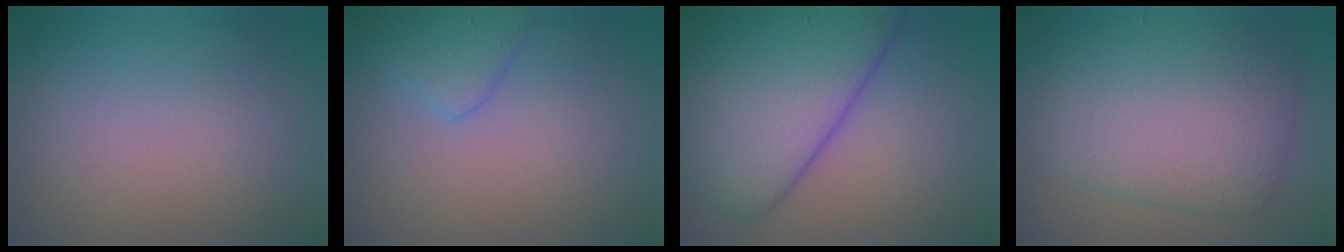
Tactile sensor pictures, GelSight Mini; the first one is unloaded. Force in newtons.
{"total": 2.3, "press": 2.3, "slide": 0.1}
{"total": 11.1, "press": 11.1, "slide": 0.5}
{"total": 7.2, "press": 7.2, "slide": 0.1}